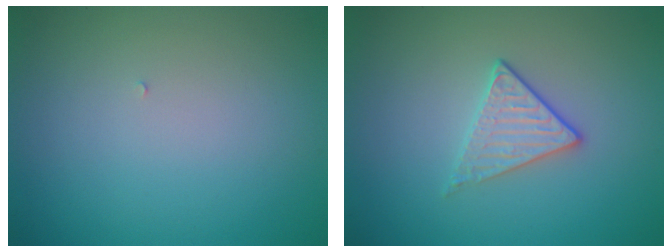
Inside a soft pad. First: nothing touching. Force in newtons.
{"total": 2.0, "press": 1.7, "slide": 1.0}